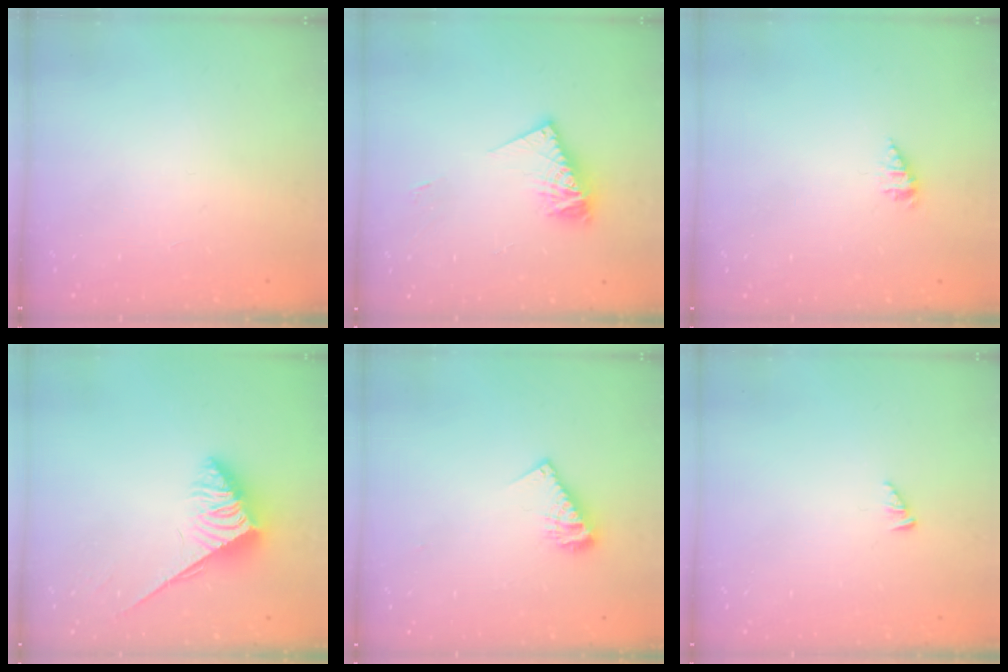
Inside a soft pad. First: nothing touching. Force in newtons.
{"total": 10.2, "press": 10.1, "slide": 1.0}
{"total": 2.3, "press": 2.3, "slide": 0.3}
{"total": 3.9, "press": 3.9, "slide": 0.6}
{"total": 9.3, "press": 9.3, "slide": 0.6}
{"total": 1.7, "press": 1.7, "slide": 0.3}